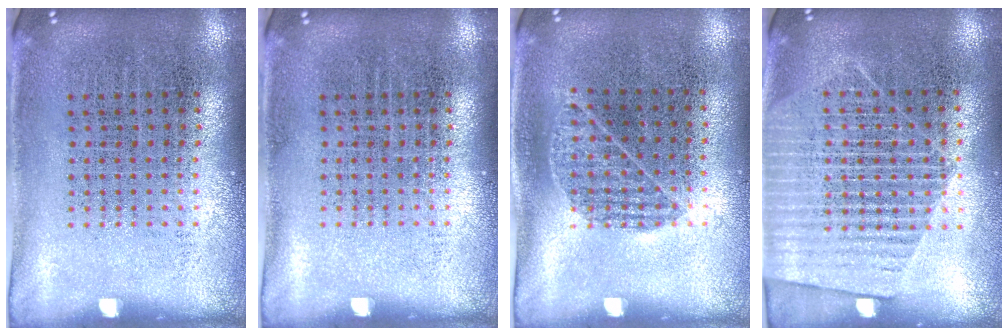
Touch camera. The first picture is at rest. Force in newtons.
{"total": 0.0}
{"total": 0.8, "press": 0.6, "slide": 0.5}
{"total": 1.7, "press": 1.5, "slide": 0.8}